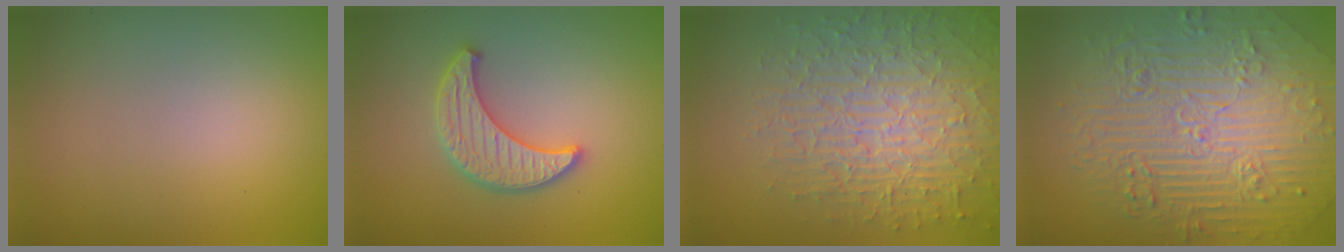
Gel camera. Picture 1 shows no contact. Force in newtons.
{"total": 3.9, "press": 3.7, "slide": 1.2}
{"total": 8.4, "press": 6.0, "slide": 5.8}
{"total": 10.6, "press": 7.0, "slide": 7.9}